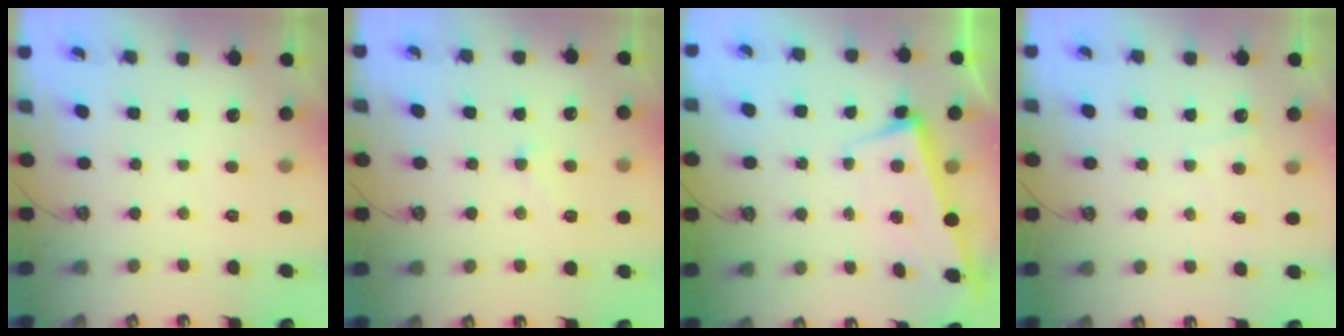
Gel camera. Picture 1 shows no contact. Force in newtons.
{"total": 1.6, "press": 1.4, "slide": 0.8}
{"total": 2.5, "press": 2.2, "slide": 1.1}
{"total": 2.3, "press": 2.2, "slide": 0.3}